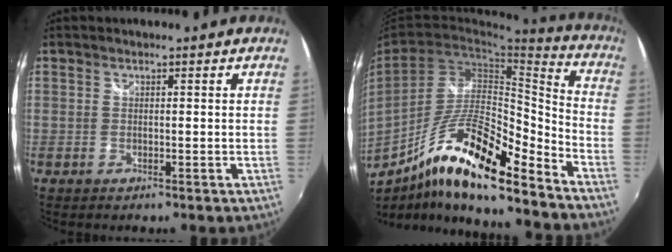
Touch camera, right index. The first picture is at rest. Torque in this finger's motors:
{"motor_torque": [1.14, -1.00, 1.05, 0.21]}